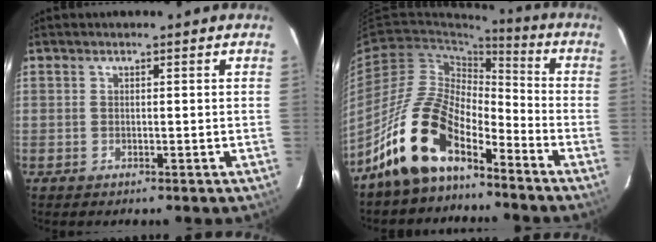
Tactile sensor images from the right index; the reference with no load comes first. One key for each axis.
{"total": 14.4, "fx": -10.1, "fy": 6.0, "fz": 8.2, "tx": -0.161, "ty": 0.018, "tz": -0.200}